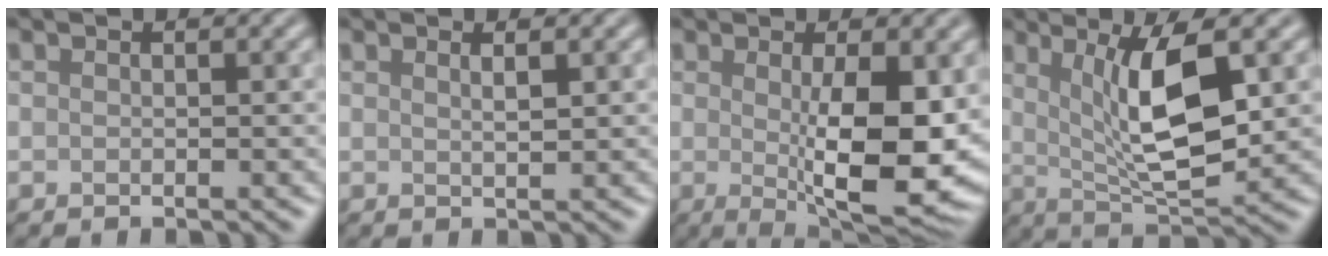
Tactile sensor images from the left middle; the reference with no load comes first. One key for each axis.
{"total": 1.3, "fx": 0.7, "fy": 0.4, "fz": 1.1, "tx": -0.013, "ty": 0.003, "tz": 0.008}
{"total": 9.2, "fx": -0.1, "fy": 2.7, "fz": 8.8, "tx": -0.134, "ty": -0.019, "tz": 0.007}
{"total": 7.9, "fx": 1.9, "fy": 2.3, "fz": 7.3, "tx": -0.128, "ty": -0.010, "tz": 0.037}